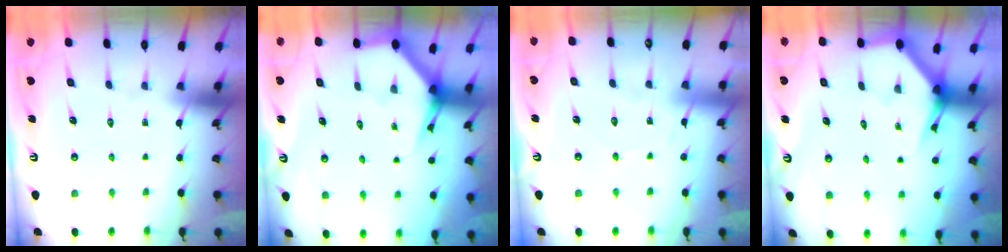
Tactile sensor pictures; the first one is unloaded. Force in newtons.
{"total": 4.0, "press": 4.0, "slide": 0.2}
{"total": 3.6, "press": 3.6, "slide": 0.5}
{"total": 3.8, "press": 3.8, "slide": 0.4}